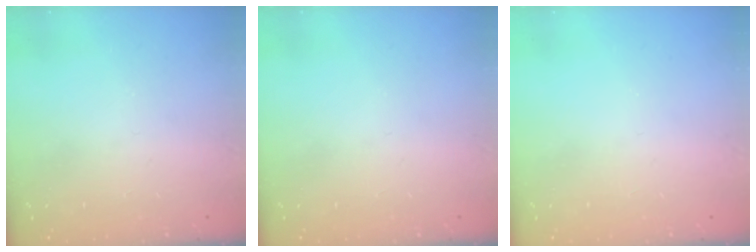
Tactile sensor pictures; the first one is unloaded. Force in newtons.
{"total": 0.0}
{"total": 0.0}